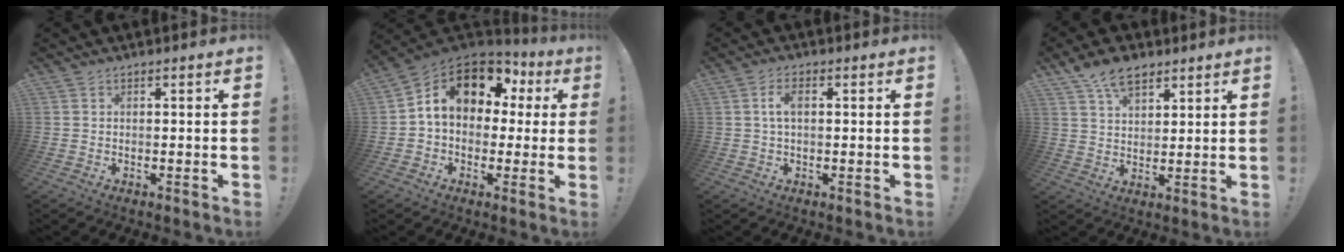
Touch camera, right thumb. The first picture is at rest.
{"total": 12.9, "force": [5.3, 8.7, 7.9], "torque": [-0.120, -0.024, 0.095]}
{"total": 3.5, "force": [0.7, 1.6, 3.1], "torque": [-0.059, 0.005, 0.012]}
{"total": 9.7, "force": [6.2, 5.5, 4.9], "torque": [-0.085, -0.023, 0.119]}